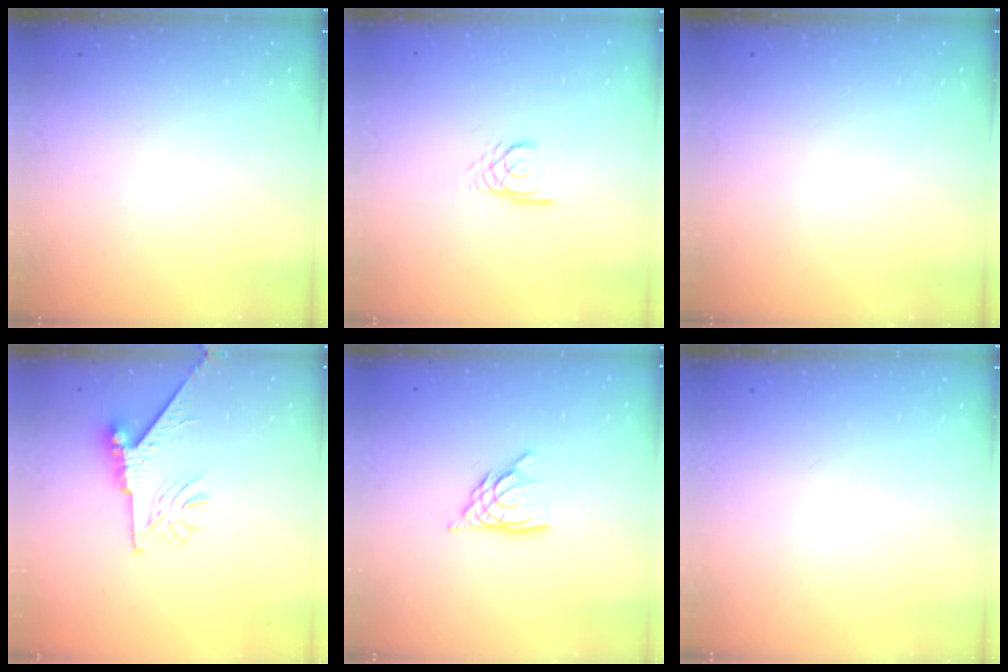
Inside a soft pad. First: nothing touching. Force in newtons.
{"total": 2.7, "press": 2.7, "slide": 0.2}
{"total": 0.0}
{"total": 11.5, "press": 11.4, "slide": 1.2}
{"total": 9.0, "press": 8.9, "slide": 1.2}
{"total": 0.0}